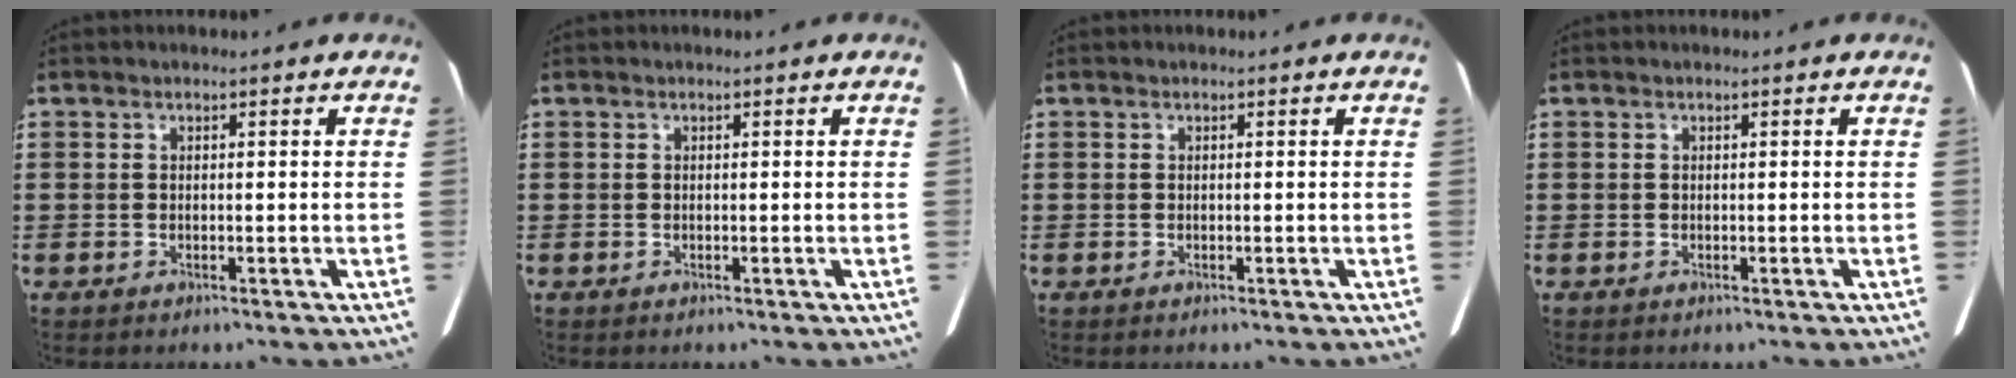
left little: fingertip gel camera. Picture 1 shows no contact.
{"total": 0.0}
{"total": 0.0}
{"total": 0.0}